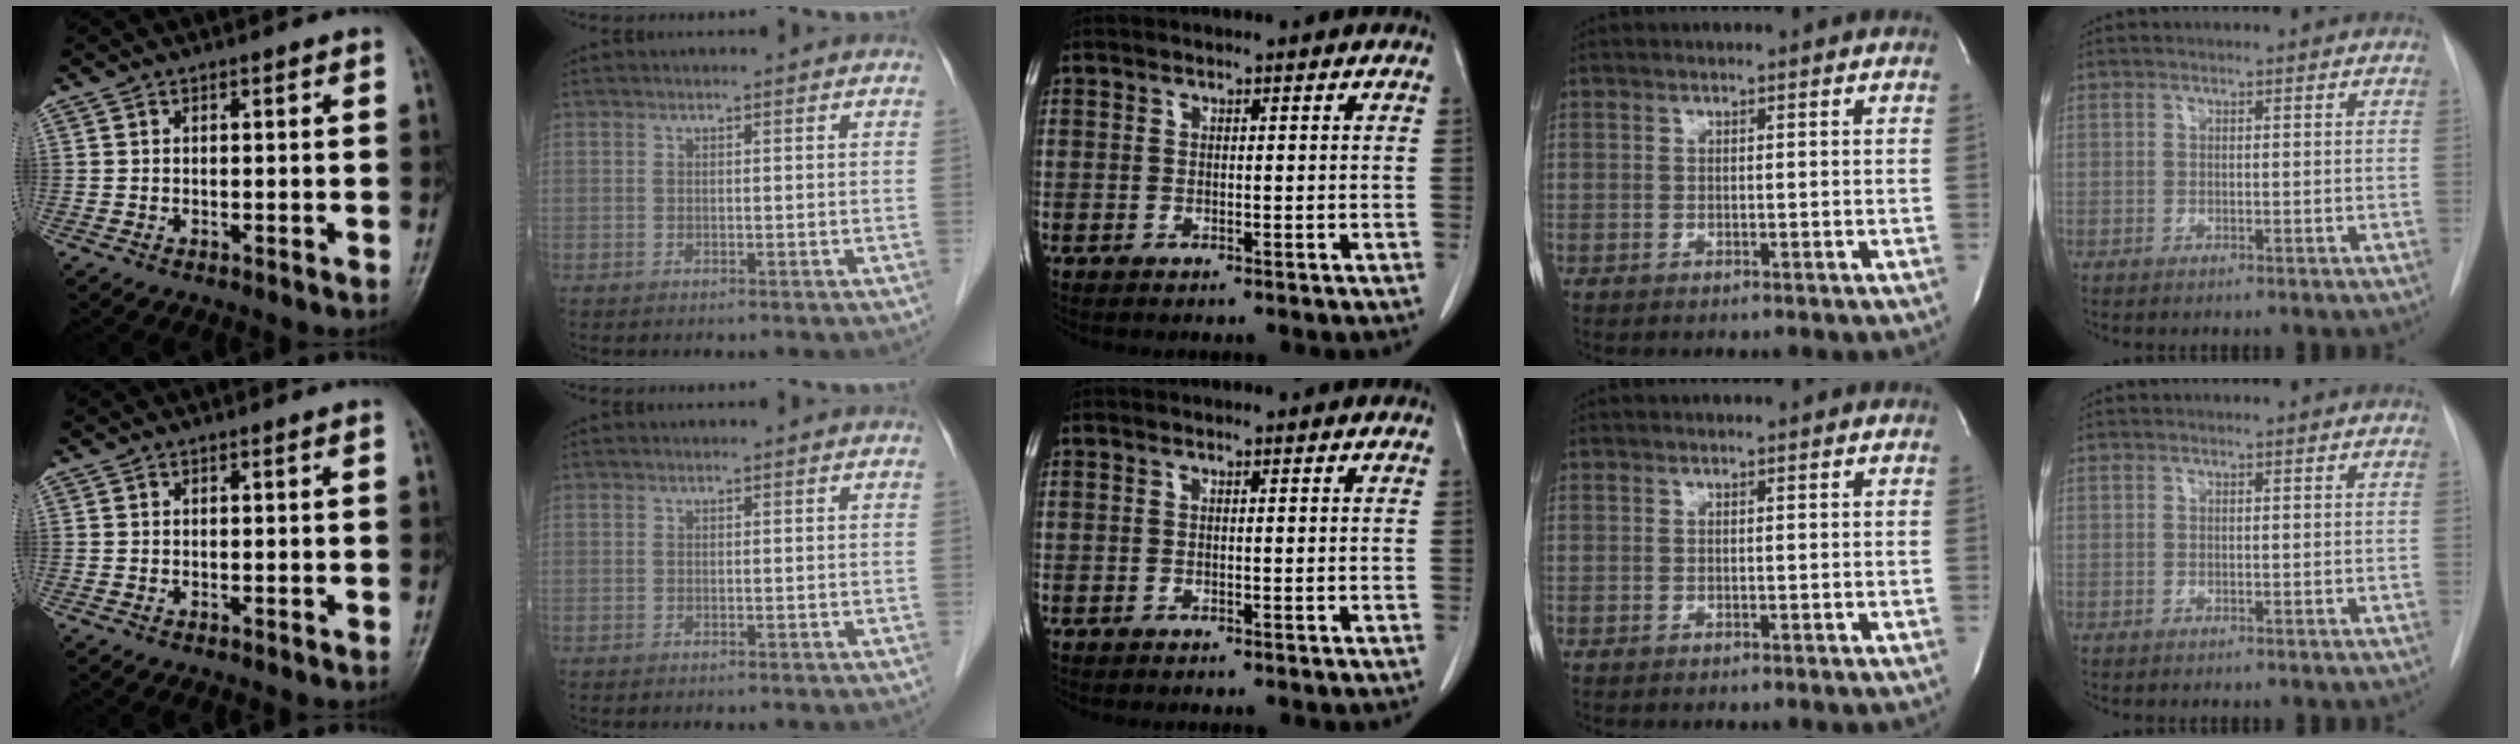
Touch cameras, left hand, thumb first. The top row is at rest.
{}